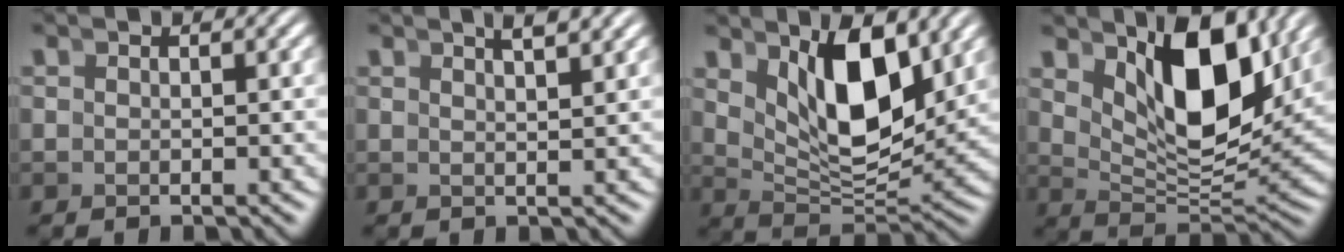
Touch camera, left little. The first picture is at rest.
{"total": 2.8, "force": [2.1, -1.0, 1.6], "torque": [-0.006, 0.009, 0.036]}
{"total": 6.7, "force": [2.6, 2.2, 5.7], "torque": [-0.085, -0.009, 0.048]}
{"total": 8.3, "force": [3.6, 2.8, 6.9], "torque": [-0.106, -0.008, 0.061]}